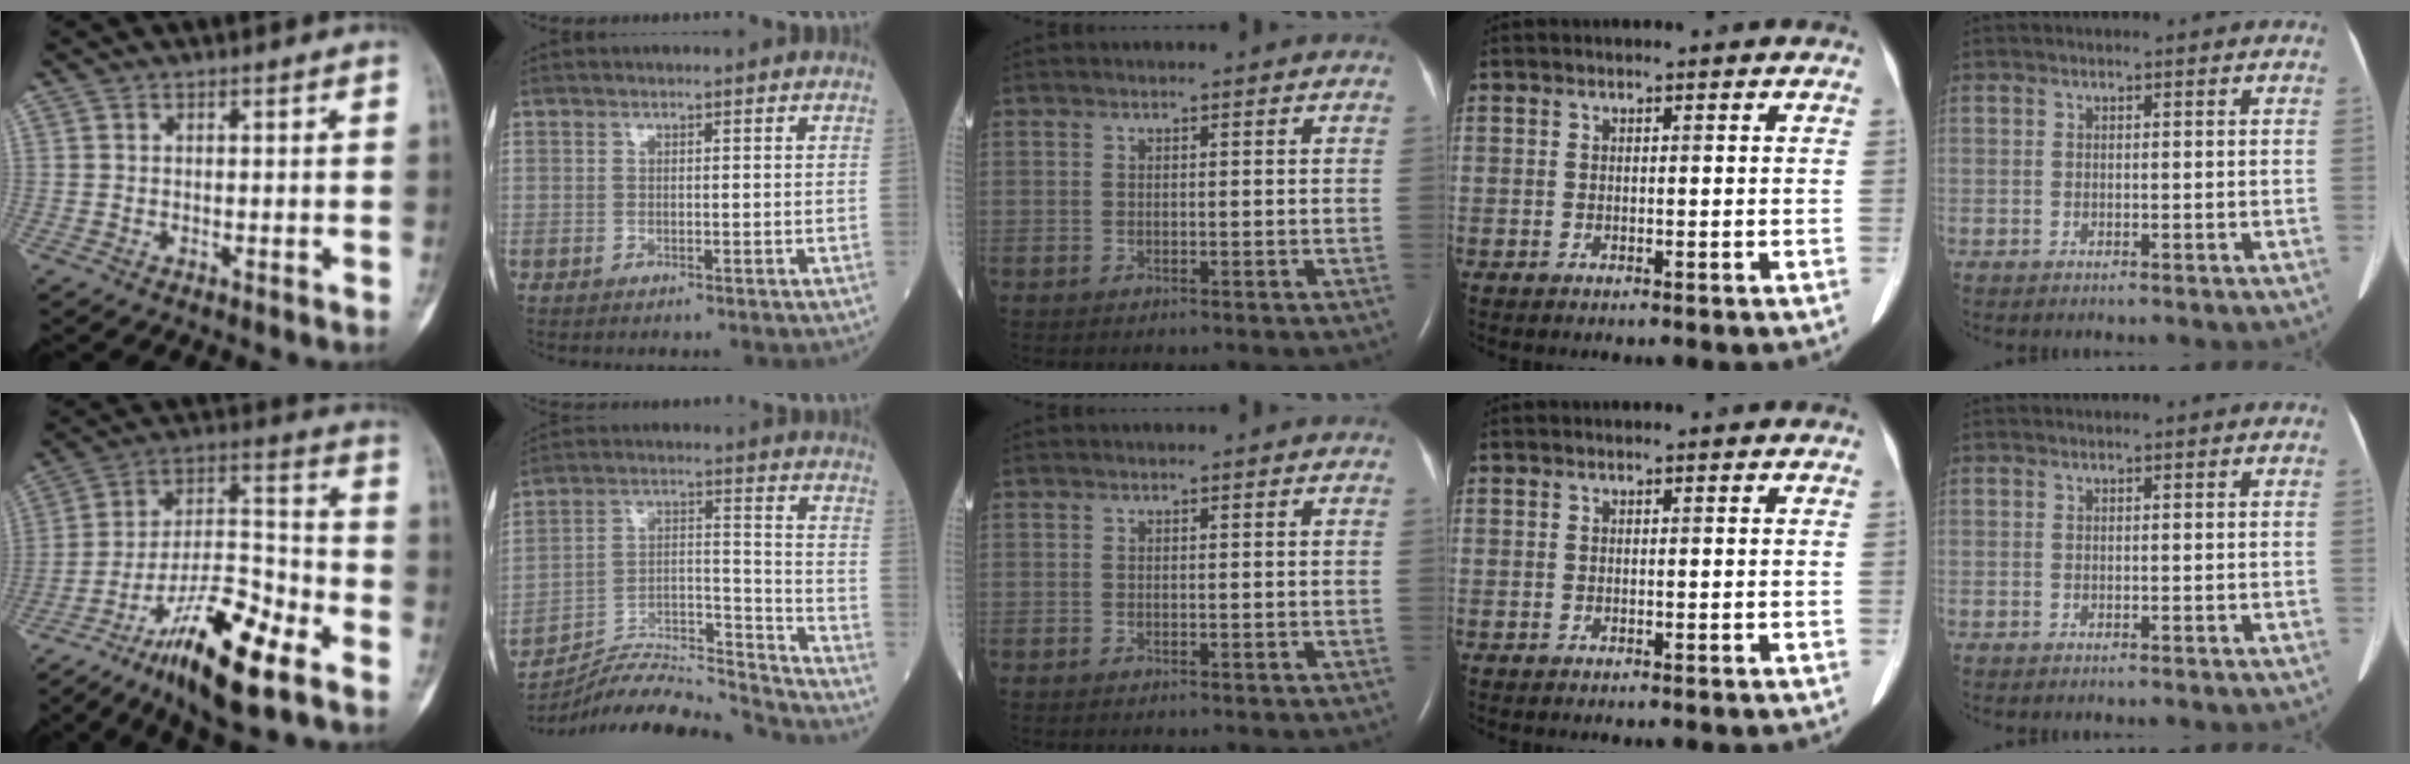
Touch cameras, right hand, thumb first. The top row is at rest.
{"thumb": {"total": 19.6, "force": [-11.5, 5.3, 14.9], "torque": [-0.260, 0.072, -0.200]}, "index": {"total": 15.8, "force": [-15.6, -1.1, 1.8], "torque": [-0.034, 0.037, -0.265]}}